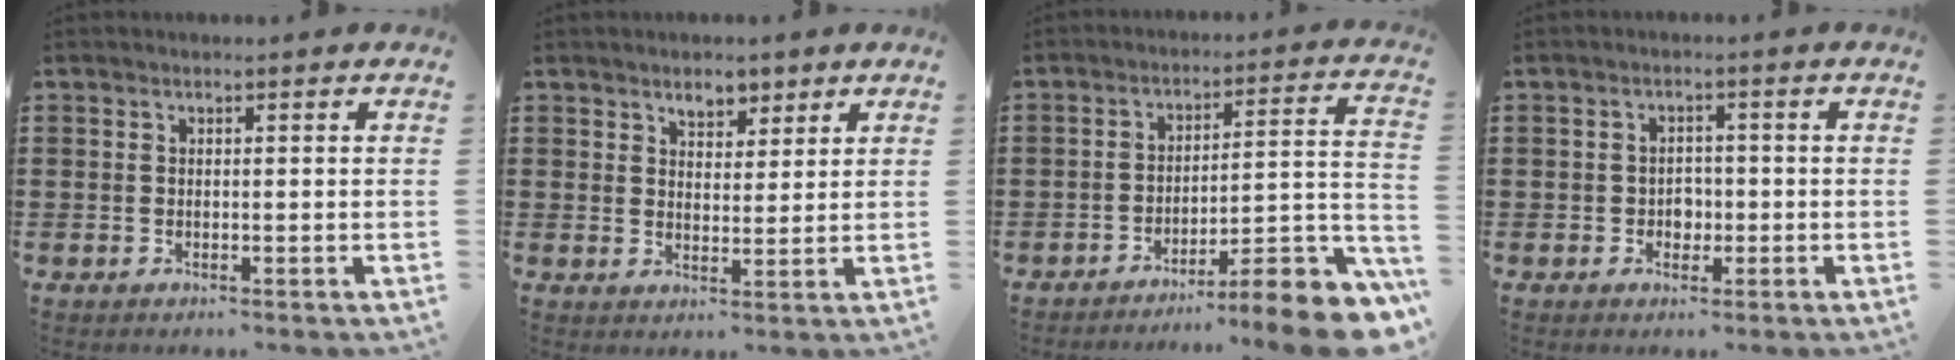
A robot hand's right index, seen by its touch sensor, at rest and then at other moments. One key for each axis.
{"total": 3.5, "fx": 2.7, "fy": 2.0, "fz": 1.0, "tx": -0.015, "ty": 0.004, "tz": 0.047}
{"total": 8.7, "fx": -7.0, "fy": 0.6, "fz": 5.0, "tx": -0.059, "ty": 0.001, "tz": -0.135}
{"total": 2.0, "fx": -0.6, "fy": 1.6, "fz": 1.1, "tx": -0.024, "ty": 0.004, "tz": -0.013}